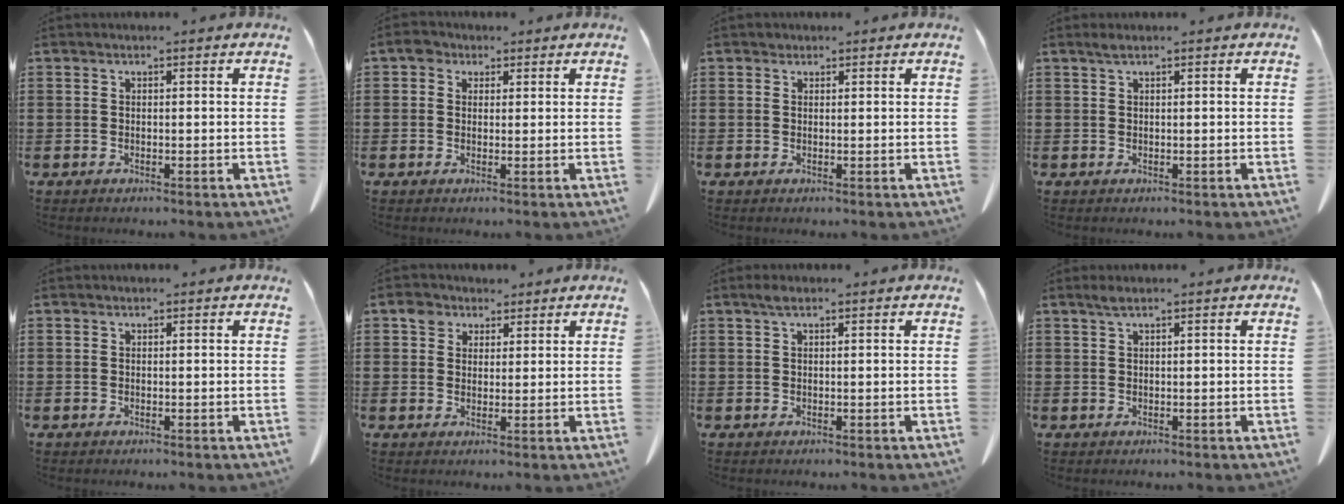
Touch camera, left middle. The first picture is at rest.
{"total": 2.3, "force": [1.4, 1.5, 0.8], "torque": [-0.014, 0.003, 0.025]}
{"total": 0.5, "force": [0.3, 0.4, 0.0], "torque": [-0.002, 0.002, 0.007]}
{"total": 1.0, "force": [0.5, 0.1, 0.8], "torque": [-0.017, 0.000, 0.010]}
{"total": 0.0}
{"total": 3.4, "force": [2.4, 2.3, 0.9], "torque": [-0.020, 0.007, 0.044]}
{"total": 1.3, "force": [0.7, 0.4, 1.0], "torque": [-0.023, 0.003, 0.011]}
{"total": 1.2, "force": [0.7, 0.1, 1.0], "torque": [-0.022, 0.001, 0.013]}